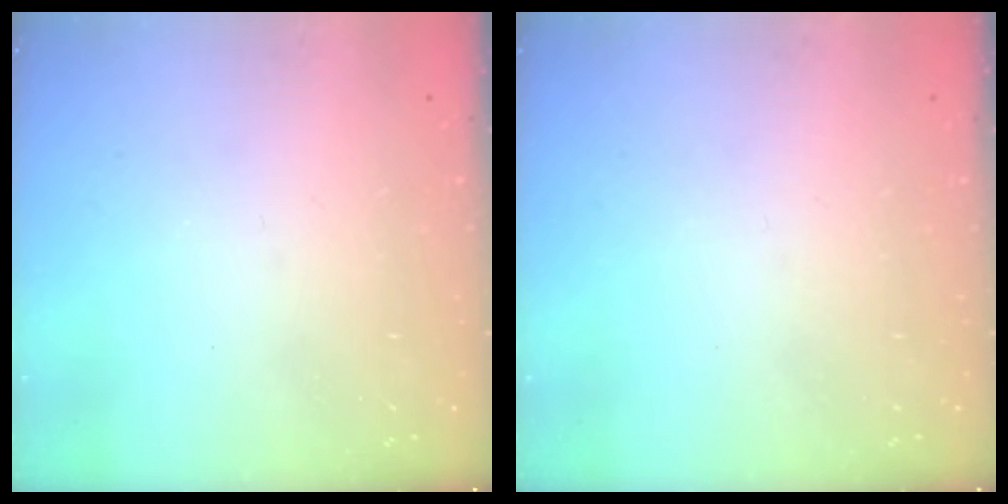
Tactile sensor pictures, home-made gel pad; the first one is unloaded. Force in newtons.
{"total": 0.0}